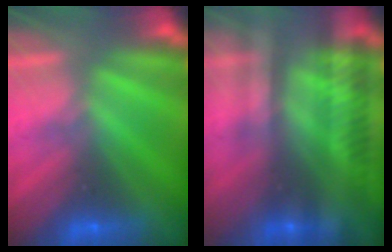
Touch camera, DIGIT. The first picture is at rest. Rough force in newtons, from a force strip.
{"total": 2.3}